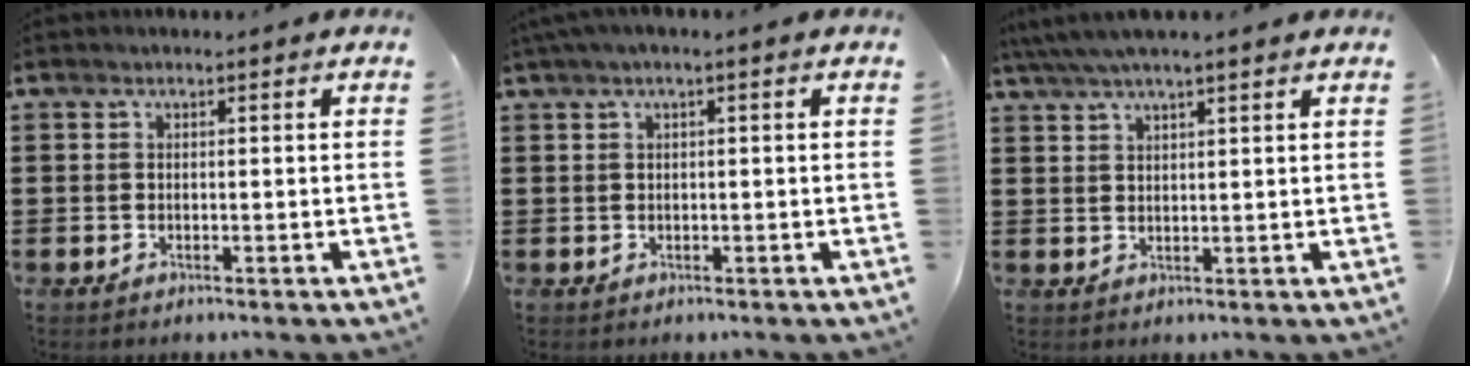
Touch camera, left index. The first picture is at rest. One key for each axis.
{"total": 1.3, "fx": 0.0, "fy": 0.0, "fz": 1.3, "tx": -0.019, "ty": -0.006, "tz": 0.001}
{"total": 3.4, "fx": 2.8, "fy": 0.1, "fz": 1.9, "tx": -0.045, "ty": -0.001, "tz": 0.051}